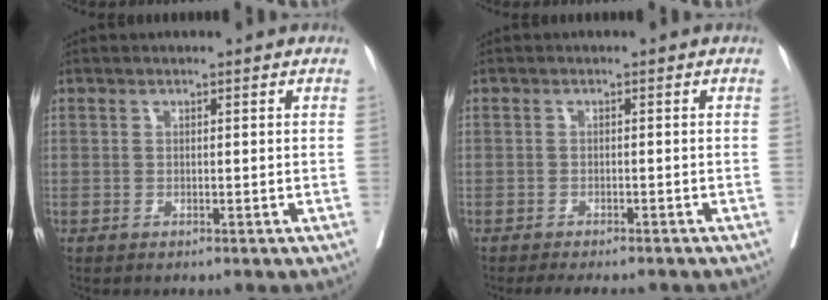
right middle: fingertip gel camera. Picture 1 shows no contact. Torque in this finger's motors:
{"motor_torque": [0.56, -0.57, 0.04, 0.01]}